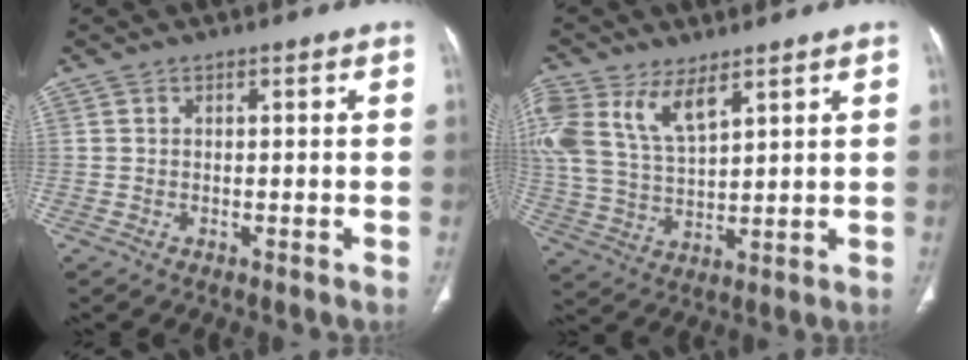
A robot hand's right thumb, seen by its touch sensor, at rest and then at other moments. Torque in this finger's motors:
{"motor_torque": [0.29, 0.75, 1.03, 1.04, 0.14]}